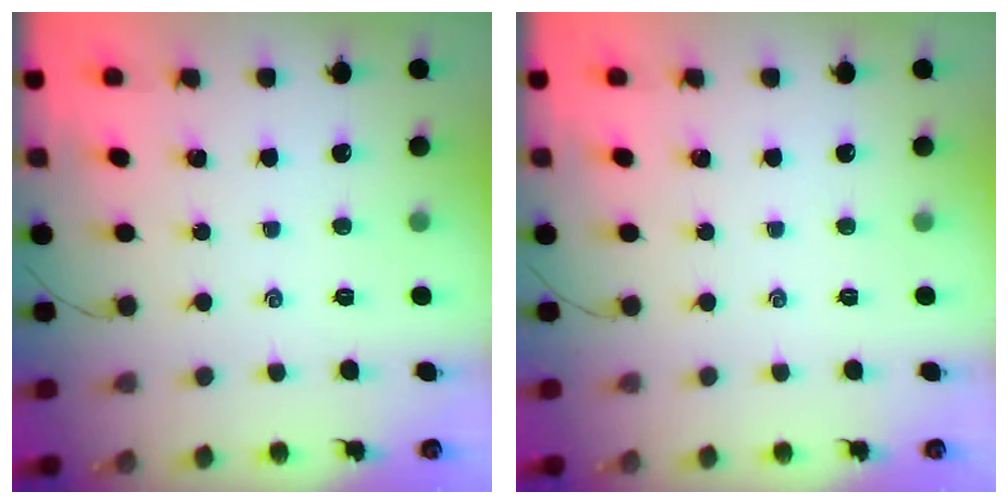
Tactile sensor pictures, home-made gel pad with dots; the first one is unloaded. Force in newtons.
{"total": 0.0}